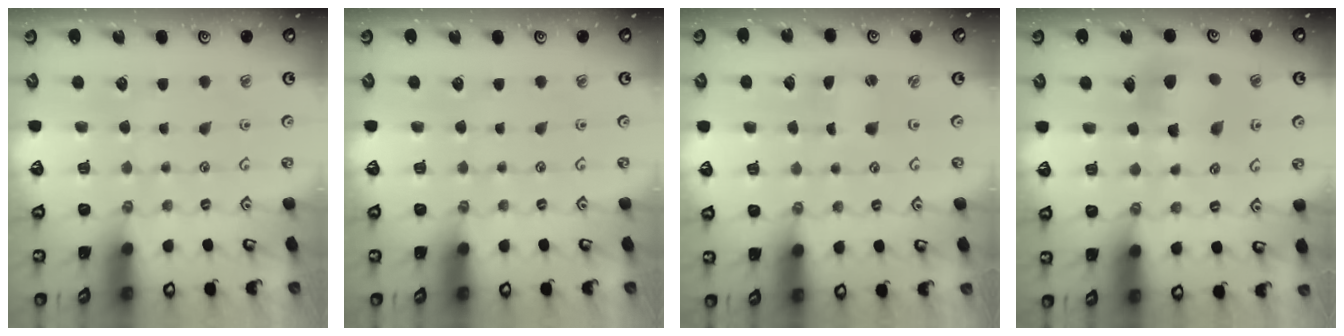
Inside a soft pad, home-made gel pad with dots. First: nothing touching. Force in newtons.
{"total": 0.0}
{"total": 1.5, "press": 1.4, "slide": 0.3}
{"total": 6.3, "press": 6.2, "slide": 0.6}